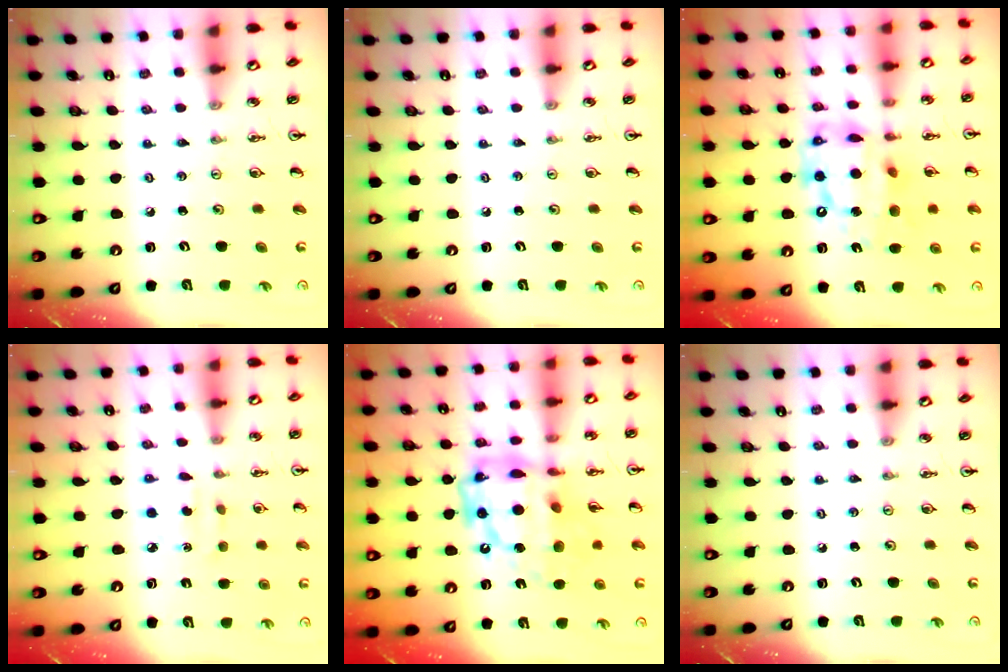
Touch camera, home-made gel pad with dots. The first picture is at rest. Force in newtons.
{"total": 0.0}
{"total": 16.8, "press": 16.8, "slide": 1.6}
{"total": 2.9, "press": 2.8, "slide": 0.5}
{"total": 21.2, "press": 21.0, "slide": 2.7}
{"total": 0.0}